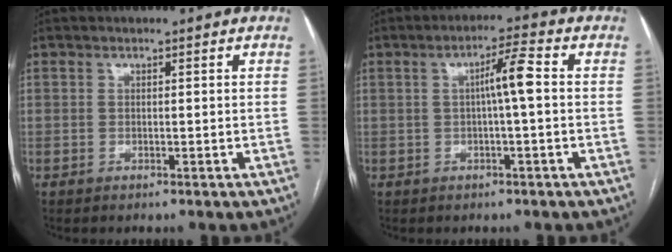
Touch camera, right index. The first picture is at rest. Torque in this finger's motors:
{"motor_torque": [0.35, 0.23, 0.13, 0.04]}